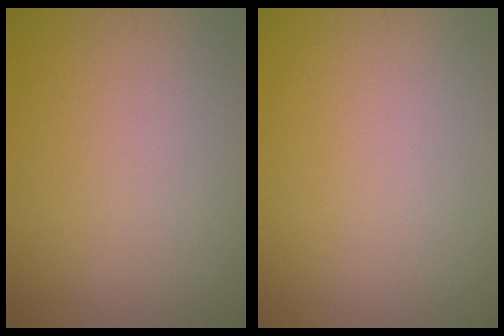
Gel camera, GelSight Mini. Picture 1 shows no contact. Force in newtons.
{"total": 0.0}